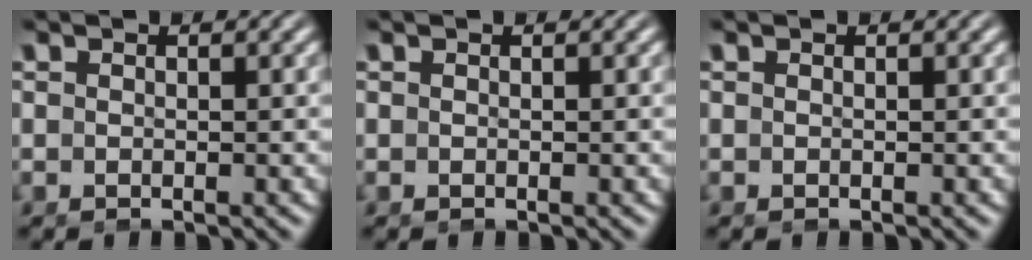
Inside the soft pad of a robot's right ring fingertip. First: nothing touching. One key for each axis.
{"total": 0.0}
{"total": 0.0}